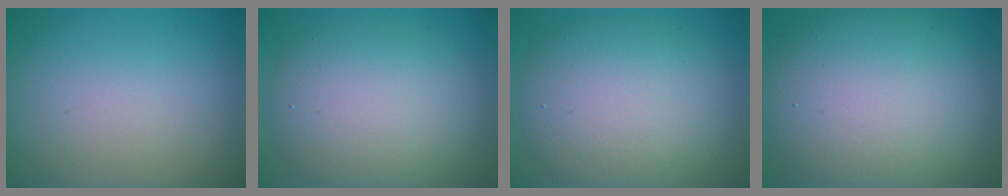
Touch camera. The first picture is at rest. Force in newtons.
{"total": 7.1, "press": 7.1, "slide": 0.1}
{"total": 8.2, "press": 8.2, "slide": 0.5}
{"total": 13.7, "press": 13.6, "slide": 1.2}